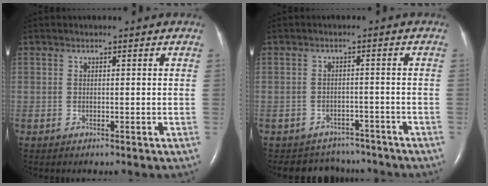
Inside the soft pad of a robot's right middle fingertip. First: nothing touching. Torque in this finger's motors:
{"motor_torque": [0.06, -0.18, 0.01, 0.03]}